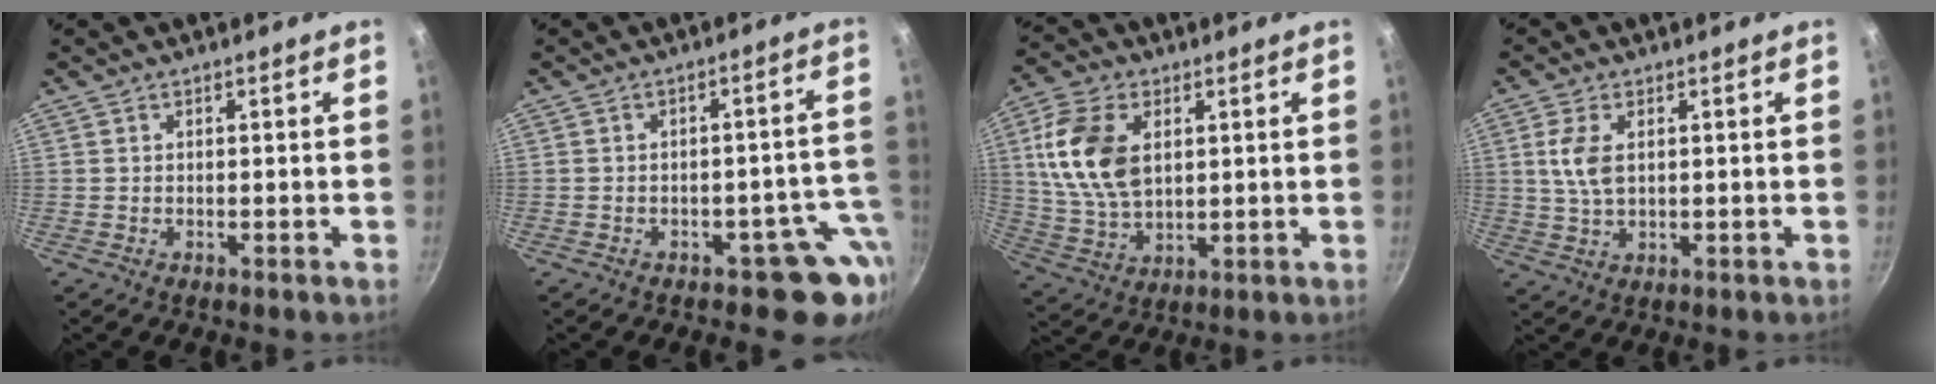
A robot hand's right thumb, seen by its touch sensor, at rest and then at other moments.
{"total": 8.3, "force": [-3.7, 5.7, 4.7], "torque": [0.028, 0.044, -0.035]}
{"total": 14.3, "force": [3.4, 8.9, 10.6], "torque": [-0.194, -0.008, 0.072]}
{"total": 5.7, "force": [1.3, 3.1, 4.6], "torque": [-0.095, -0.002, 0.026]}